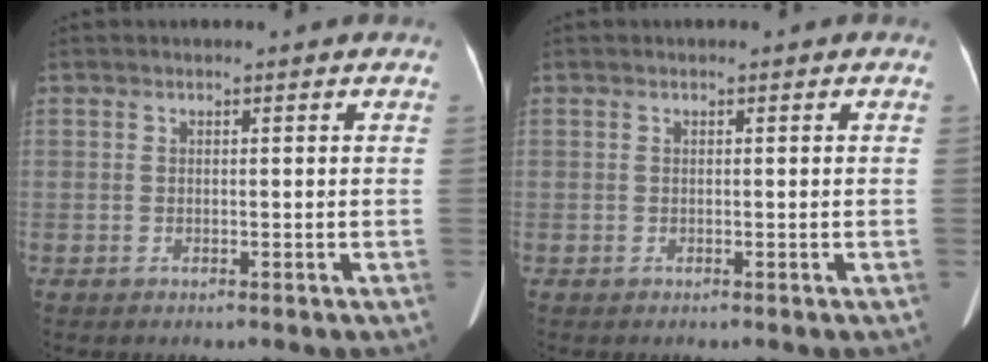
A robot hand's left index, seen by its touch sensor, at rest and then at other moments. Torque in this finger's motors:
{"motor_torque": [0.00, 0.00, 0.00, 0.00]}